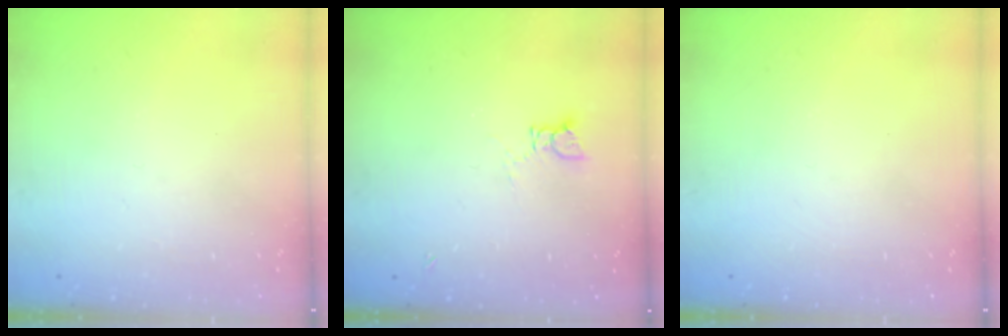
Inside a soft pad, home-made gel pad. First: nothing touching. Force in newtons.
{"total": 3.1, "press": 3.1, "slide": 0.3}
{"total": 0.0}